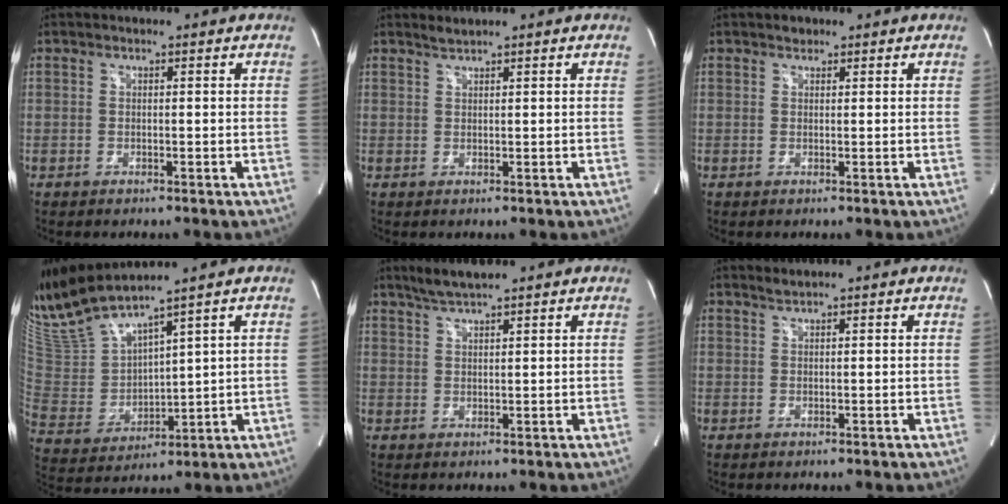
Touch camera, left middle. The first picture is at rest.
{"total": 1.1, "force": [1.1, -0.2, 0.1], "torque": [-0.007, 0.003, 0.025]}
{"total": 1.0, "force": [0.8, 0.6, 0.2], "torque": [-0.007, 0.000, 0.012]}
{"total": 13.0, "force": [11.5, -0.4, 6.1], "torque": [-0.136, -0.009, 0.242]}
{"total": 4.2, "force": [3.5, 0.2, 2.2], "torque": [-0.052, 0.008, 0.070]}
{"total": 0.9, "force": [0.8, -0.2, 0.1], "torque": [-0.007, 0.003, 0.020]}